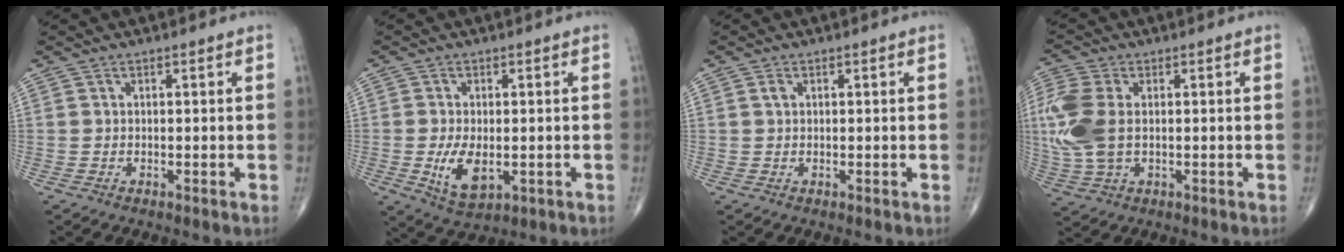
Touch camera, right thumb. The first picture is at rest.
{"total": 7.1, "force": [-1.3, 3.8, 5.8], "torque": [-0.101, -0.014, -0.014]}
{"total": 1.0, "force": [0.3, 0.7, 0.6], "torque": [-0.010, 0.001, 0.006]}
{"total": 10.9, "force": [0.6, 6.5, 8.7], "torque": [-0.232, 0.007, 0.015]}